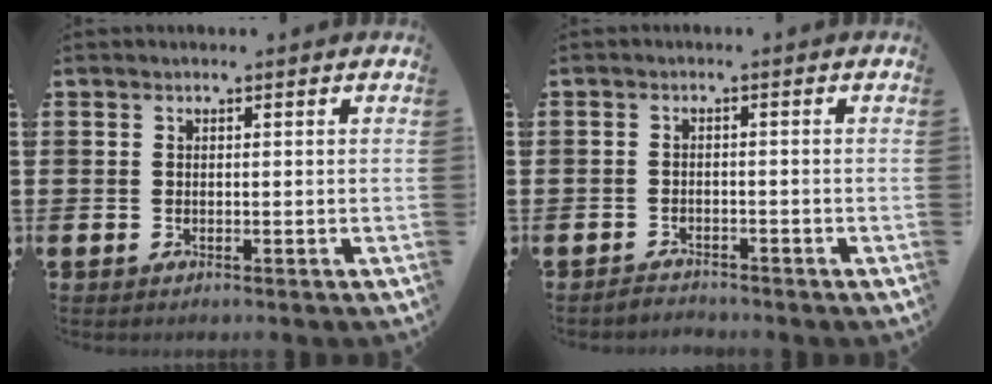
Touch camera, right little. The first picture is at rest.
{"total": 1.5, "force": [-1.5, 0.1, -0.2], "torque": [-0.002, 0.005, -0.033]}